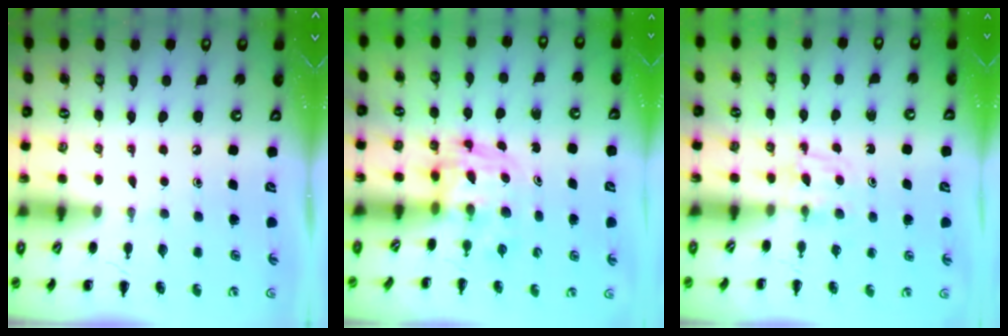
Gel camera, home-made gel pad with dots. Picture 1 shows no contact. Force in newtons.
{"total": 3.6, "press": 3.5, "slide": 0.6}
{"total": 3.2, "press": 2.8, "slide": 1.4}